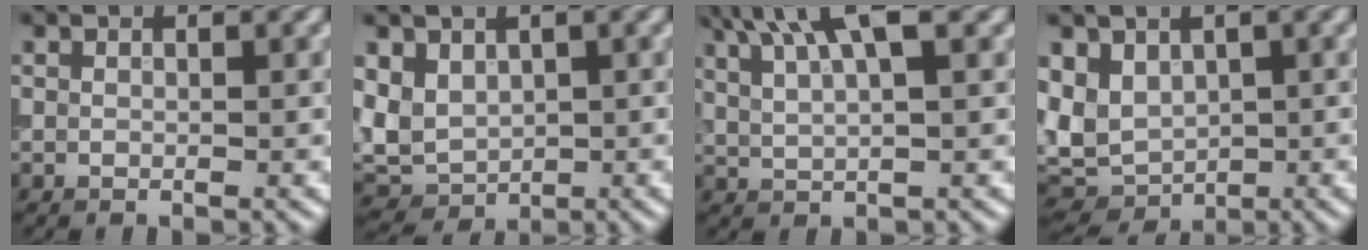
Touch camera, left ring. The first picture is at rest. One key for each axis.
{"total": 4.4, "fx": 0.5, "fy": 3.5, "fz": 2.6, "tx": -0.061, "ty": -0.001, "tz": 0.005}
{"total": 6.2, "fx": 3.8, "fy": 1.7, "fz": 4.6, "tx": -0.078, "ty": 0.012, "tz": 0.063}
{"total": 5.1, "fx": 0.3, "fy": 4.0, "fz": 3.1, "tx": -0.073, "ty": -0.005, "tz": 0.004}